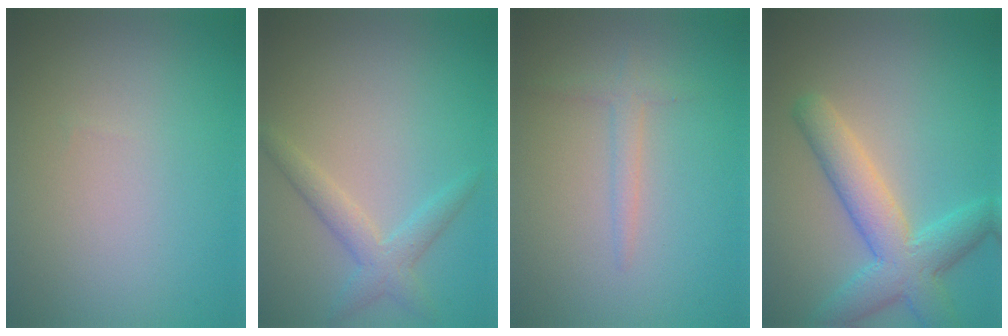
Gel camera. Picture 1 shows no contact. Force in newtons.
{"total": 2.6, "press": 2.6, "slide": 0.2}
{"total": 1.5, "press": 1.5, "slide": 0.1}
{"total": 5.9, "press": 5.9, "slide": 0.3}